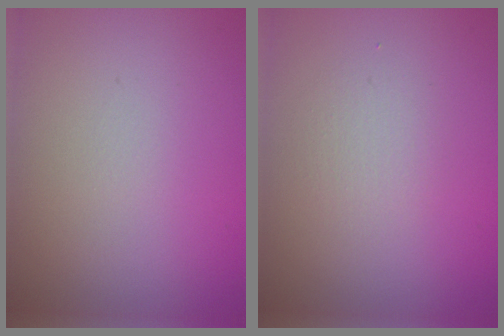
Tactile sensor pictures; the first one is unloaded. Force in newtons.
{"total": 1.4, "press": 1.3, "slide": 0.1}